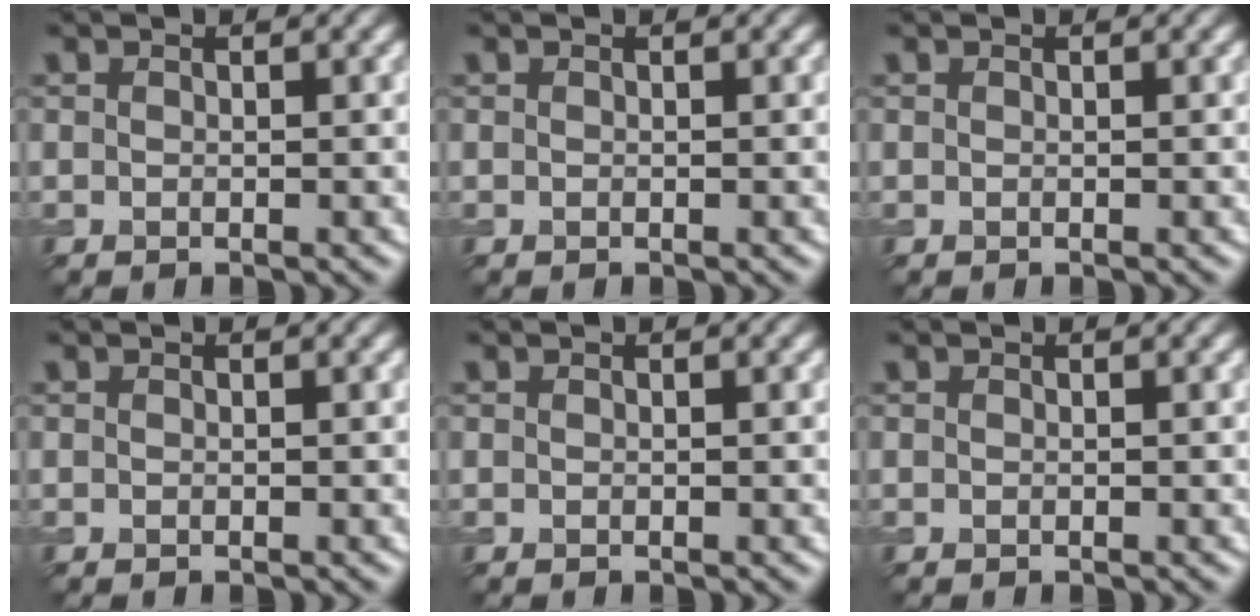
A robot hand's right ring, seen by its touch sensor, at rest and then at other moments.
{"total": 0.0}
{"total": 0.0}
{"total": 0.0}
{"total": 0.0}
{"total": 0.0}